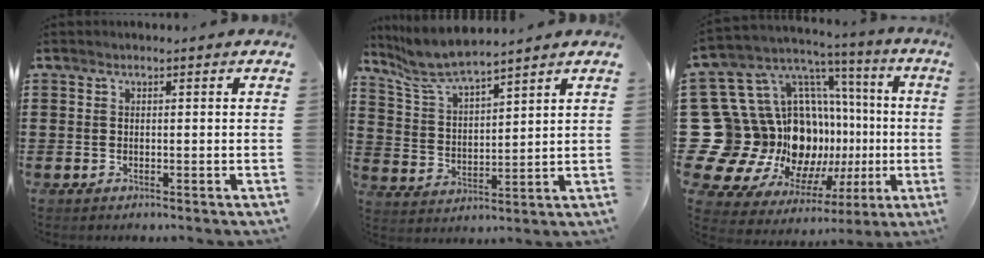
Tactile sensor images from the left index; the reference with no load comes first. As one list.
[{"total": 7.2, "force": [6.6, 1.0, 2.7], "torque": [-0.079, -0.026, 0.117]}, {"total": 21.8, "force": [-1.2, 18.4, 11.6], "torque": [-0.265, -0.068, 0.043]}]